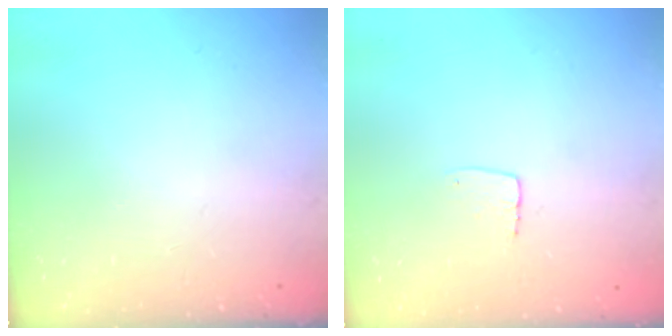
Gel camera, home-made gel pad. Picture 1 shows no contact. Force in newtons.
{"total": 4.0, "press": 4.0, "slide": 0.3}